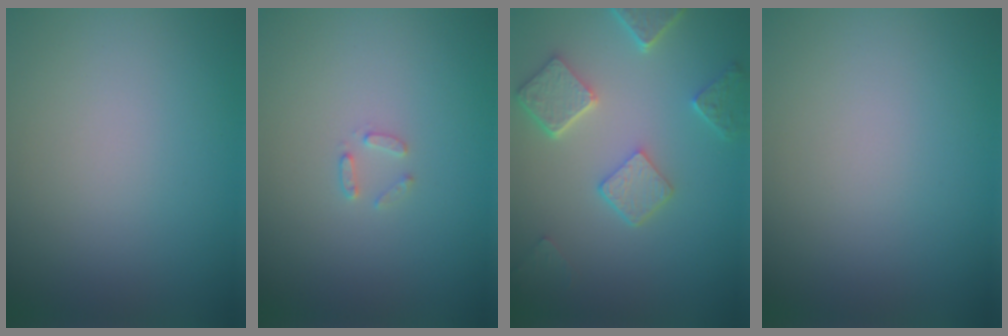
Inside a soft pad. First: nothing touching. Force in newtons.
{"total": 1.0, "press": 1.0, "slide": 0.2}
{"total": 4.8, "press": 3.8, "slide": 2.9}
{"total": 0.0}